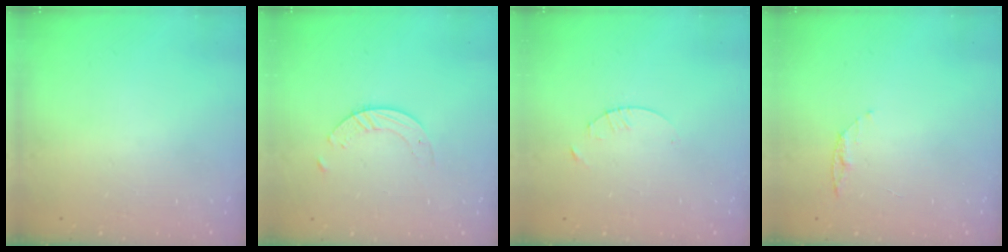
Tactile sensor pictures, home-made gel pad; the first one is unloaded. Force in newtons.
{"total": 4.5, "press": 4.5, "slide": 0.3}
{"total": 1.7, "press": 1.6, "slide": 0.2}
{"total": 4.5, "press": 4.4, "slide": 0.5}